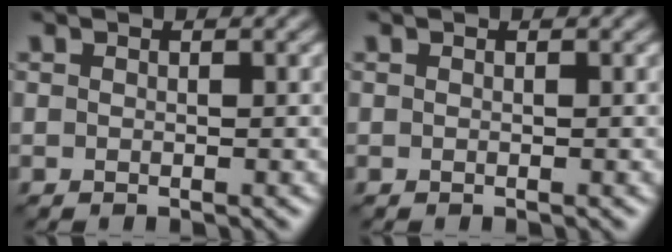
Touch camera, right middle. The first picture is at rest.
{"total": 0.0}